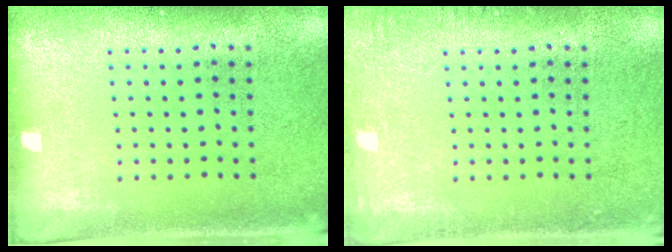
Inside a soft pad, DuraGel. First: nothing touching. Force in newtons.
{"total": 1.3, "press": 1.2, "slide": 0.2}